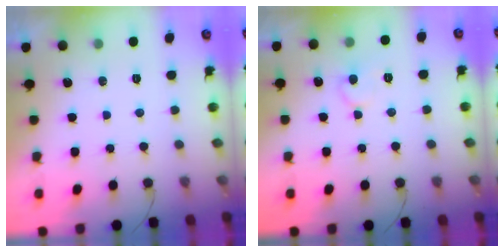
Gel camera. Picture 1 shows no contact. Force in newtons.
{"total": 6.6, "press": 6.5, "slide": 0.6}